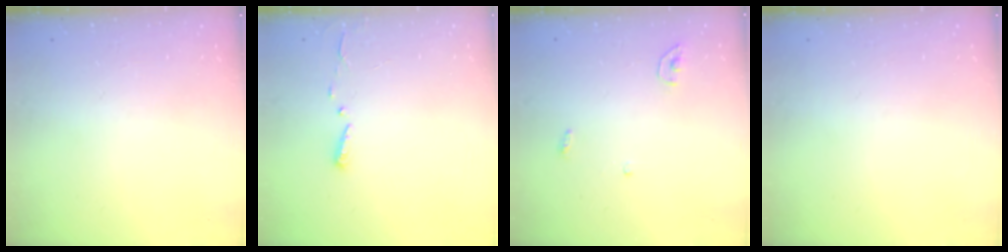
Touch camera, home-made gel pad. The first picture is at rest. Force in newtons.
{"total": 3.0, "press": 2.9, "slide": 0.3}
{"total": 3.4, "press": 3.3, "slide": 0.3}
{"total": 0.0}